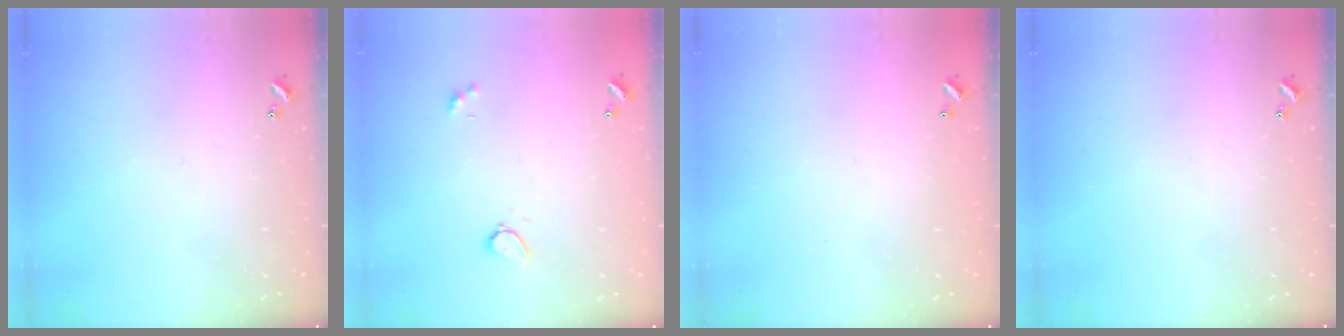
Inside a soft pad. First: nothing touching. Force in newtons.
{"total": 1.0, "press": 0.9, "slide": 0.4}
{"total": 2.9, "press": 2.9, "slide": 0.1}
{"total": 0.0}